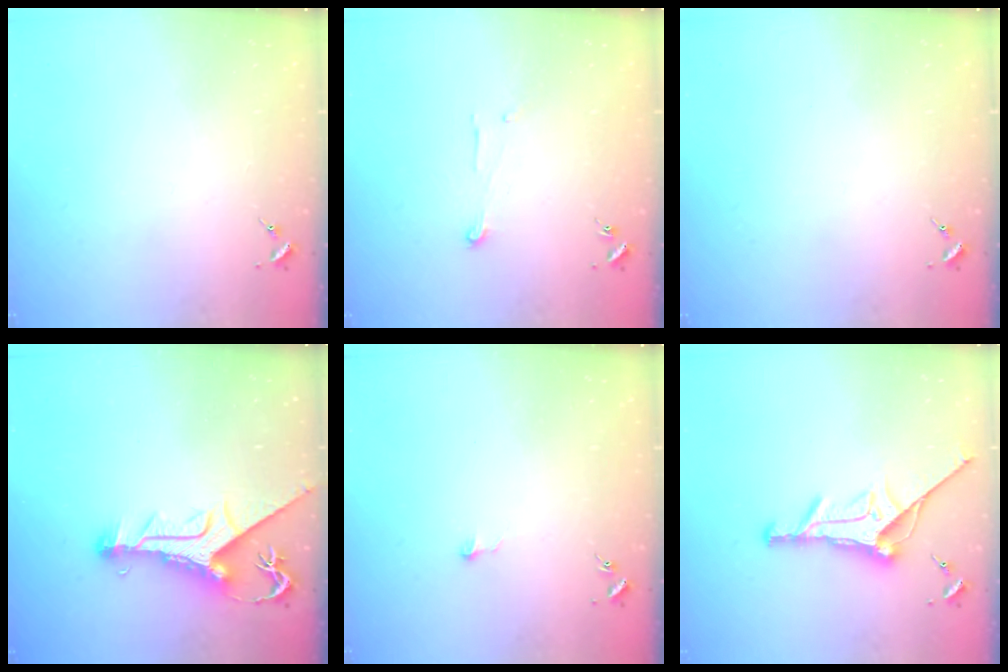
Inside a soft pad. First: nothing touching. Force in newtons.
{"total": 5.3, "press": 5.3, "slide": 0.2}
{"total": 0.0}
{"total": 12.1, "press": 12.0, "slide": 1.2}
{"total": 3.5, "press": 3.5, "slide": 0.2}
{"total": 12.7, "press": 12.7, "slide": 1.0}